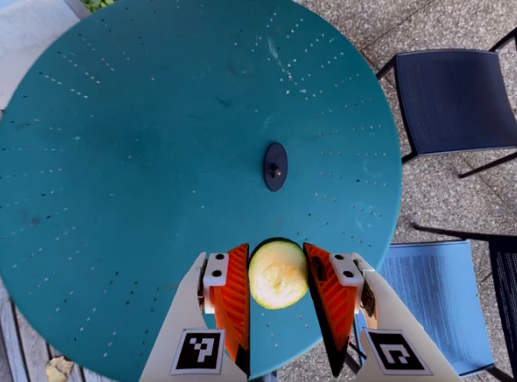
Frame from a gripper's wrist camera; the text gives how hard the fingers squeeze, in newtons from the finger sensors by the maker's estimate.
{"total": 13.3, "left": 13.9, "right": 12.7}